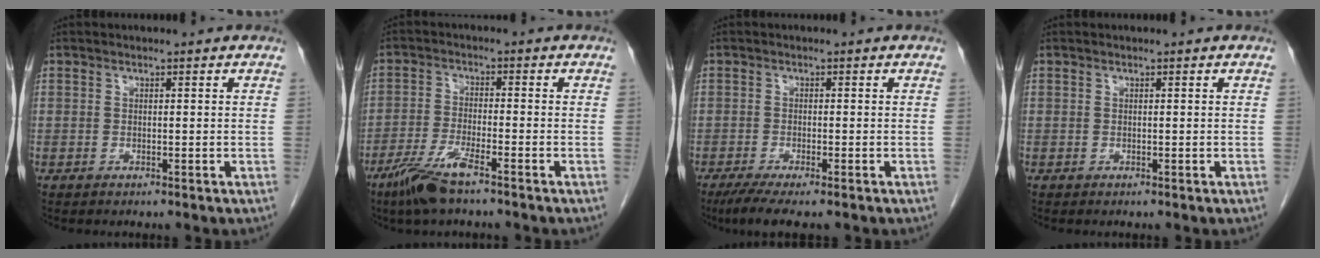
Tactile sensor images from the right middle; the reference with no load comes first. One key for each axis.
{"total": 6.7, "fx": -4.7, "fy": 0.7, "fz": 4.7, "tx": -0.103, "ty": -0.013, "tz": -0.092}
{"total": 5.5, "fx": -4.1, "fy": 0.7, "fz": 3.7, "tx": -0.064, "ty": -0.016, "tz": -0.064}
{"total": 0.0}